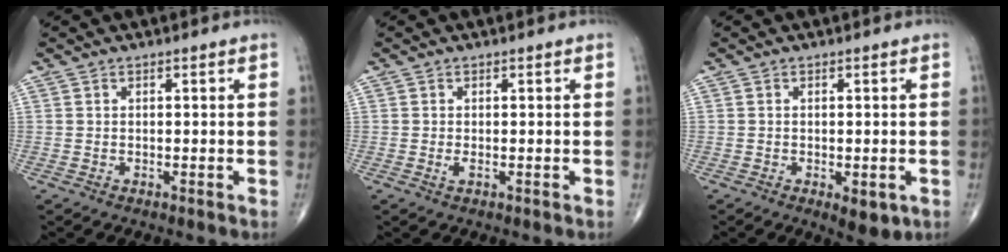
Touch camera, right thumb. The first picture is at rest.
{"total": 0.9, "force": [-0.2, 0.3, 0.8], "torque": [-0.016, -0.002, -0.002]}
{"total": 4.4, "force": [-1.5, 2.0, 3.7], "torque": [-0.039, -0.005, -0.012]}